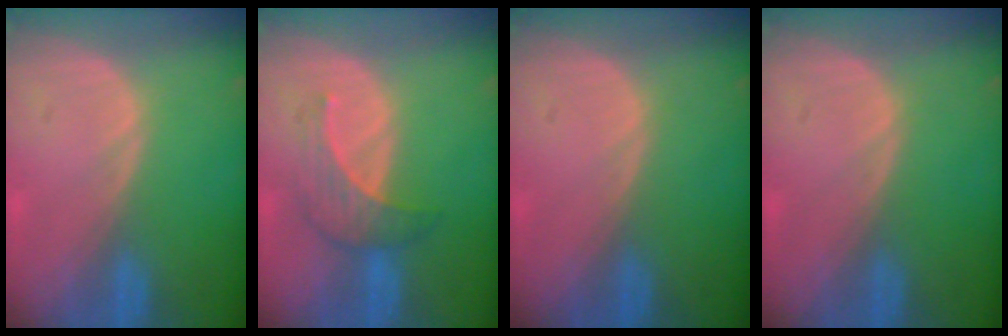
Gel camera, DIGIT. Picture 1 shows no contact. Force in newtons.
{"total": 4.5, "press": 4.5, "slide": 0.4}
{"total": 0.0}
{"total": 0.0}